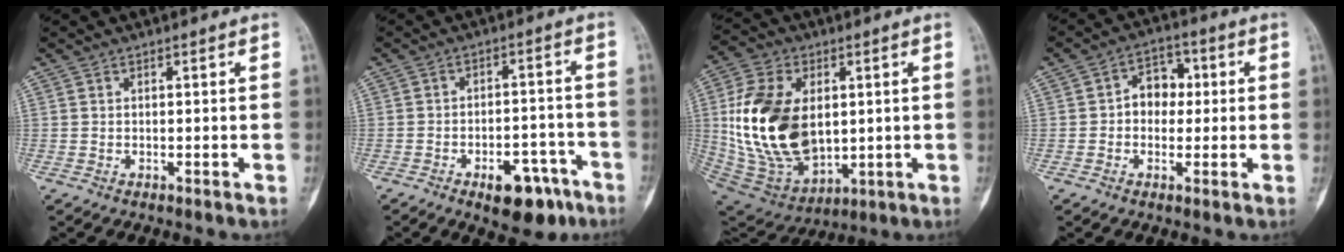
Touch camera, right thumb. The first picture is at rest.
{"total": 10.4, "force": [-6.0, 5.2, 6.7], "torque": [-0.070, 0.040, -0.077]}
{"total": 23.0, "force": [1.9, 14.7, 17.6], "torque": [-0.333, -0.017, 0.055]}
{"total": 6.8, "force": [0.4, 5.3, 4.2], "torque": [-0.030, 0.017, -0.003]}